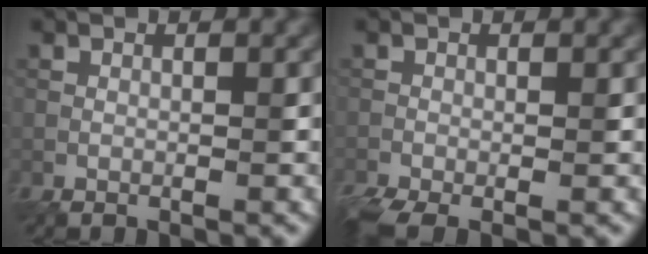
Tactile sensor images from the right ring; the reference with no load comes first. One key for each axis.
{"total": 3.3, "fx": -2.2, "fy": 1.1, "fz": 2.2, "tx": -0.049, "ty": -0.013, "tz": -0.043}